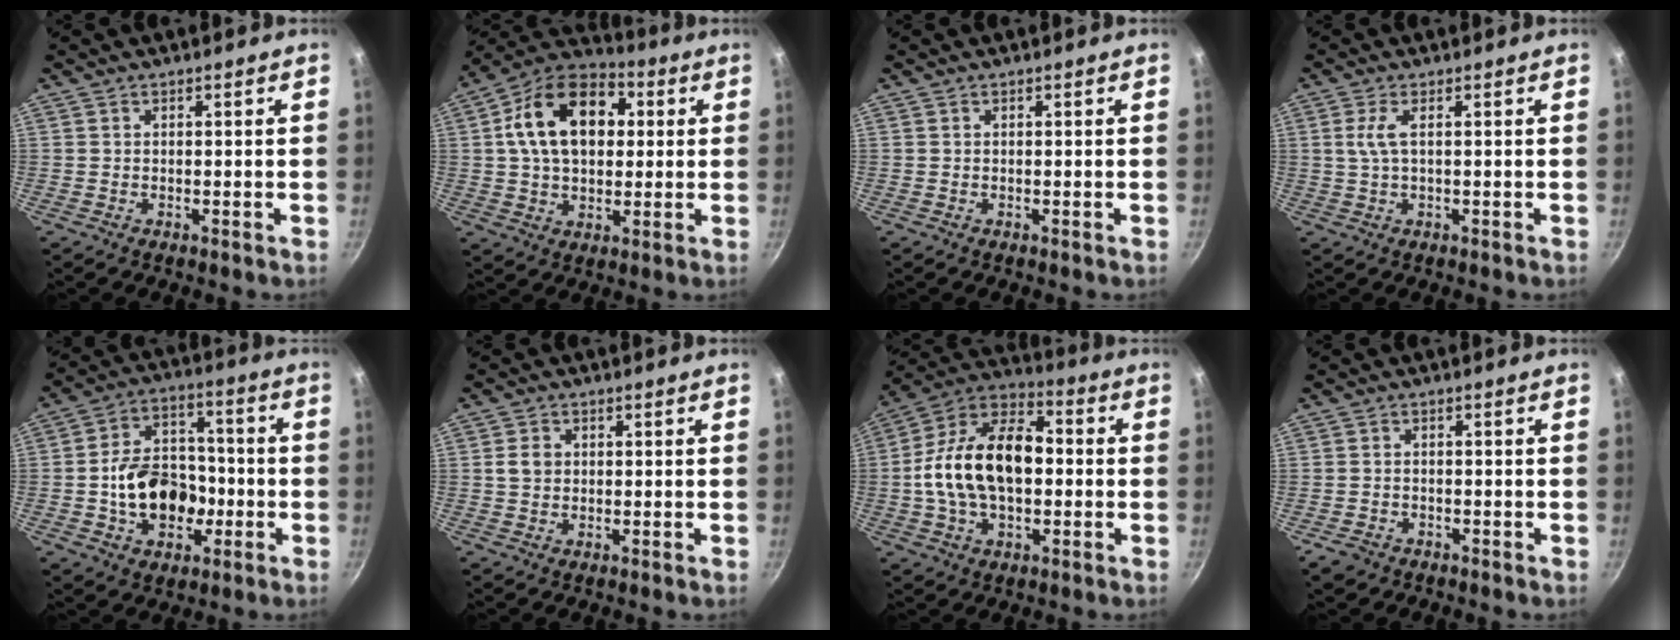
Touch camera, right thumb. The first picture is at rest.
{"total": 18.0, "force": [3.7, 12.1, 12.8], "torque": [-0.187, 0.023, 0.044]}
{"total": 0.0}
{"total": 3.2, "force": [0.5, 0.8, 3.1], "torque": [-0.073, 0.002, 0.012]}
{"total": 15.1, "force": [-3.0, 11.1, 9.8], "torque": [-0.123, 0.037, -0.052]}
{"total": 3.0, "force": [0.3, 2.5, 1.6], "torque": [-0.019, 0.004, 0.002]}
{"total": 19.4, "force": [-0.7, 12.0, 15.3], "torque": [-0.250, 0.041, -0.029]}
{"total": 3.0, "force": [-1.8, 2.1, 1.1], "torque": [-0.023, 0.018, -0.026]}